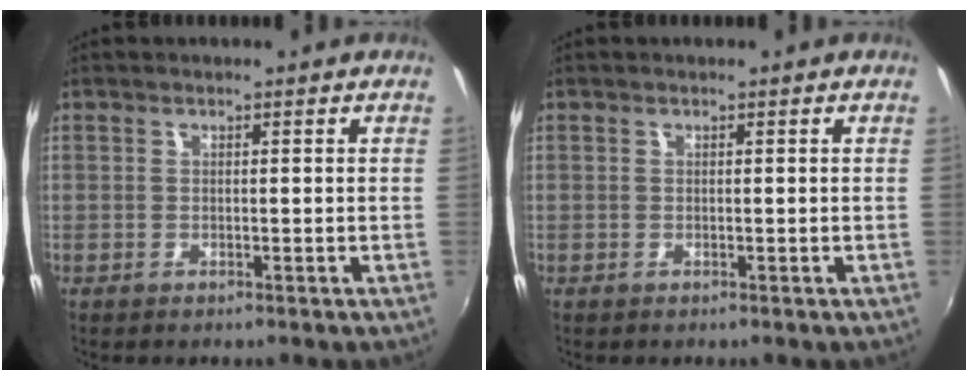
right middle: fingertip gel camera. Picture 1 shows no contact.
{"total": 0.0}